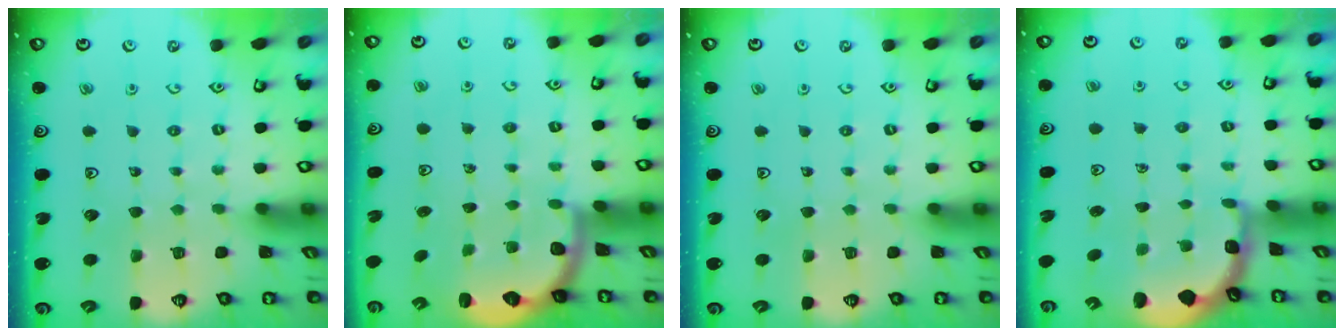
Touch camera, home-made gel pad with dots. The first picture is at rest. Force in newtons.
{"total": 2.6, "press": 1.9, "slide": 1.7}
{"total": 0.0}
{"total": 1.8, "press": 1.7, "slide": 0.5}